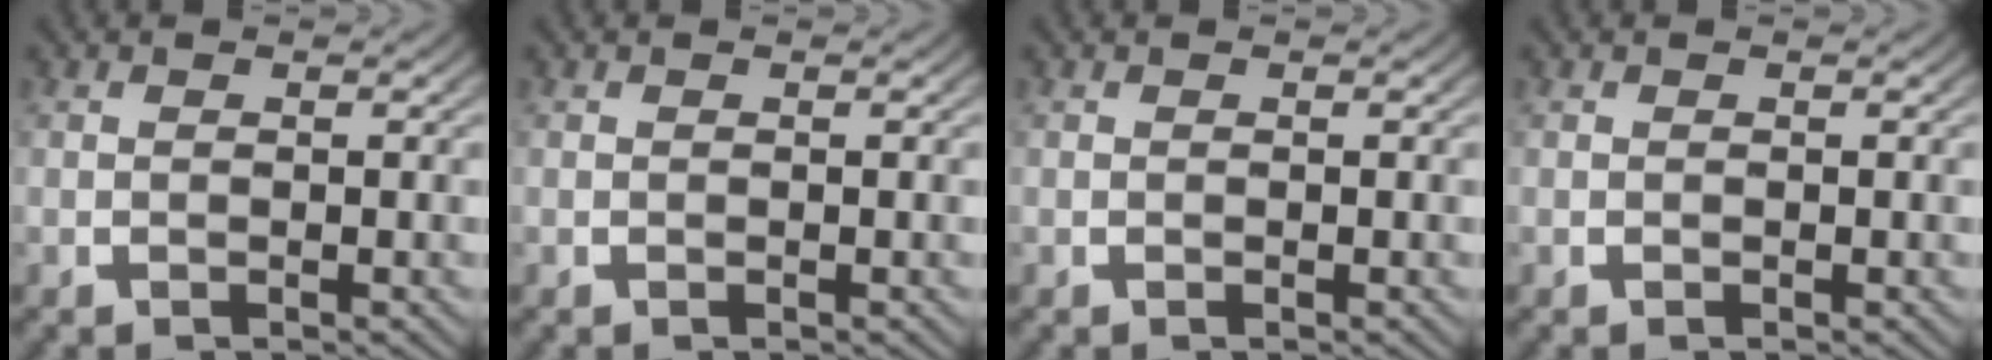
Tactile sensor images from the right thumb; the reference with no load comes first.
{"total": 0.0}
{"total": 0.0}
{"total": 0.0}